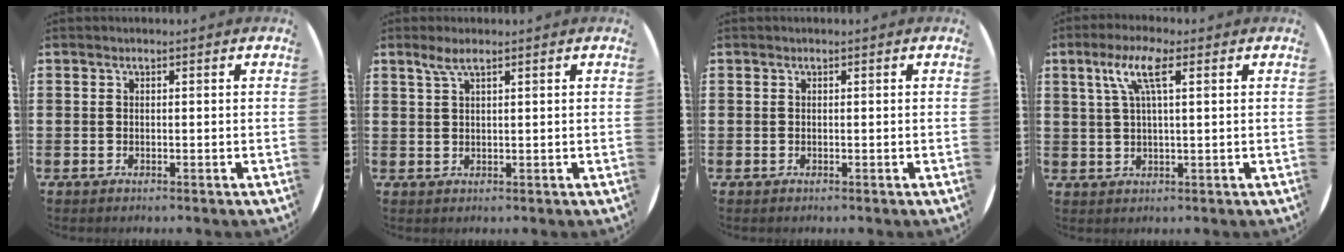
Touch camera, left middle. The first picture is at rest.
{"total": 2.3, "force": [1.6, 0.3, 1.7], "torque": [-0.034, 0.004, 0.027]}
{"total": 0.0}
{"total": 5.9, "force": [2.6, 1.2, 5.1], "torque": [-0.108, 0.013, 0.040]}